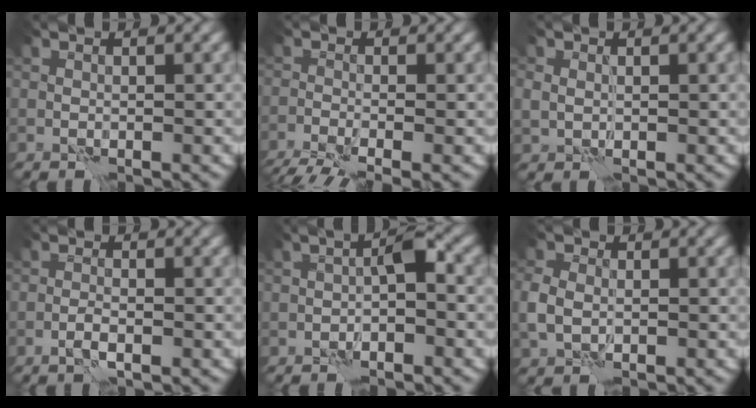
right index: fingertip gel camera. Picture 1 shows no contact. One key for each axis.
{"total": 5.3, "fx": -4.2, "fy": 0.9, "fz": 3.1, "tx": -0.062, "ty": -0.028, "tz": -0.076}
{"total": 1.4, "fx": 0.4, "fy": 1.2, "fz": 0.6, "tx": -0.015, "ty": -0.004, "tz": 0.014}
{"total": 1.1, "fx": -0.4, "fy": 0.2, "fz": 1.0, "tx": -0.021, "ty": 0.002, "tz": -0.010}
{"total": 2.1, "fx": -0.6, "fy": 0.5, "fz": 2.0, "tx": -0.031, "ty": 0.010, "tz": -0.016}
{"total": 2.9, "fx": -0.3, "fy": 2.2, "fz": 1.8, "tx": -0.048, "ty": -0.002, "tz": -0.011}